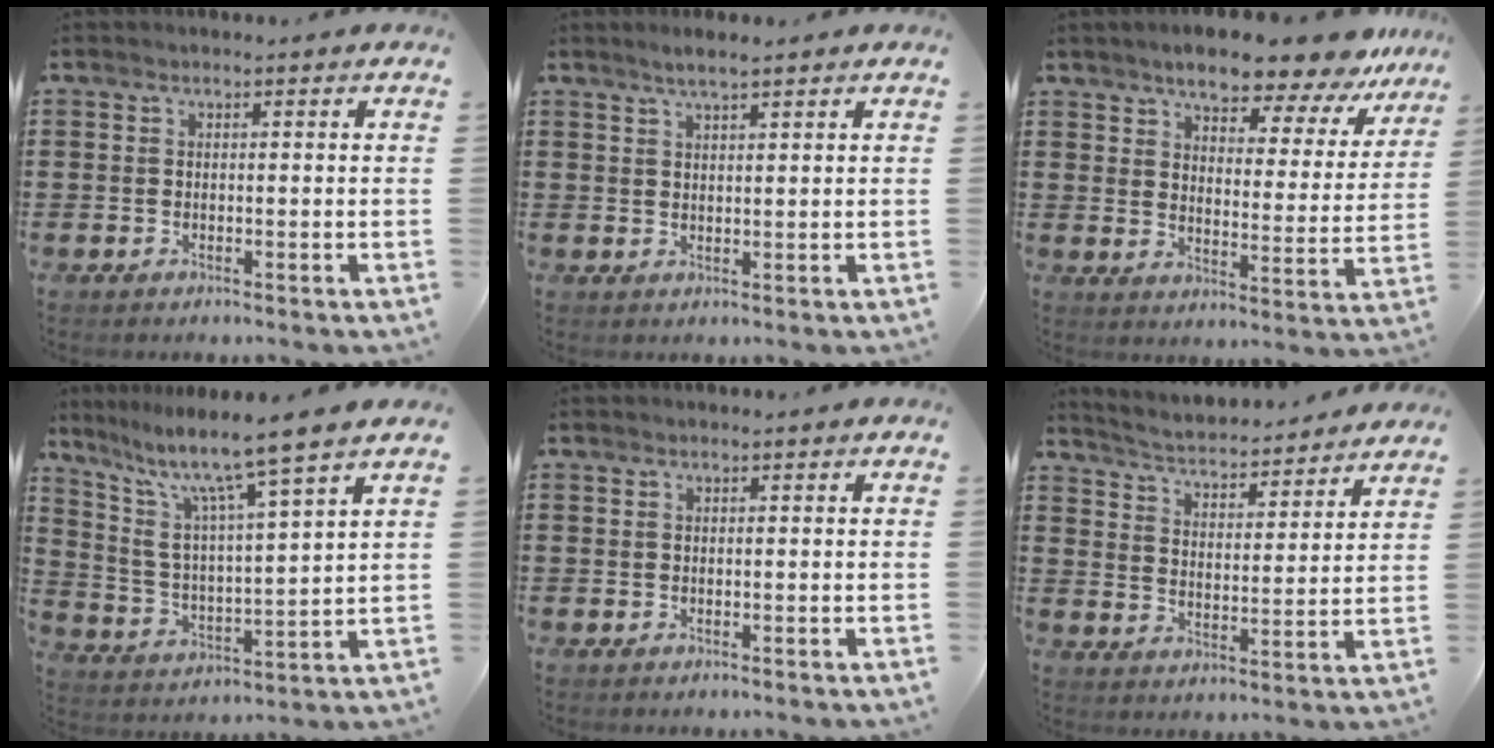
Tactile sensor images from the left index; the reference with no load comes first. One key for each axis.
{"total": 2.2, "fx": 1.7, "fy": 0.2, "fz": 1.4, "tx": -0.029, "ty": 0.002, "tz": 0.031}
{"total": 8.3, "fx": 7.6, "fy": 1.2, "fz": 3.3, "tx": -0.069, "ty": -0.044, "tz": 0.131}
{"total": 9.7, "fx": 7.7, "fy": 0.0, "fz": 6.0, "tx": -0.147, "ty": -0.046, "tz": 0.122}
{"total": 0.0}
{"total": 3.3, "fx": 3.2, "fy": -0.3, "fz": 0.4, "tx": -0.028, "ty": -0.034, "tz": 0.047}